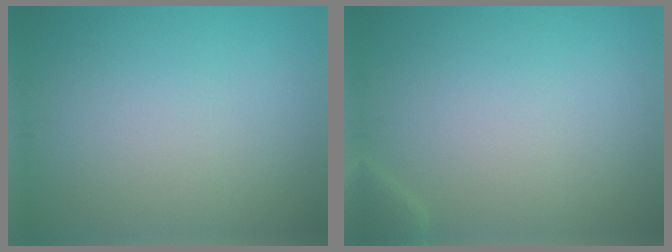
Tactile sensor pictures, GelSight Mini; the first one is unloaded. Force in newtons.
{"total": 1.1, "press": 1.1, "slide": 0.1}